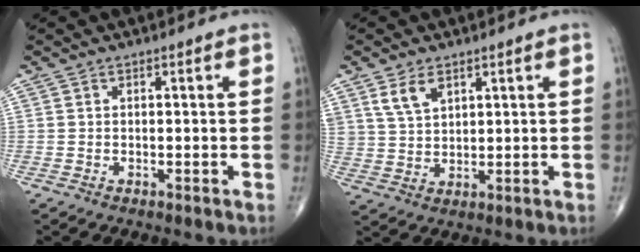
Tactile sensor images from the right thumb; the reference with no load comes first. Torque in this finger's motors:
{"motor_torque": [0.08, 0.09, 0.46, 0.53, 0.05]}